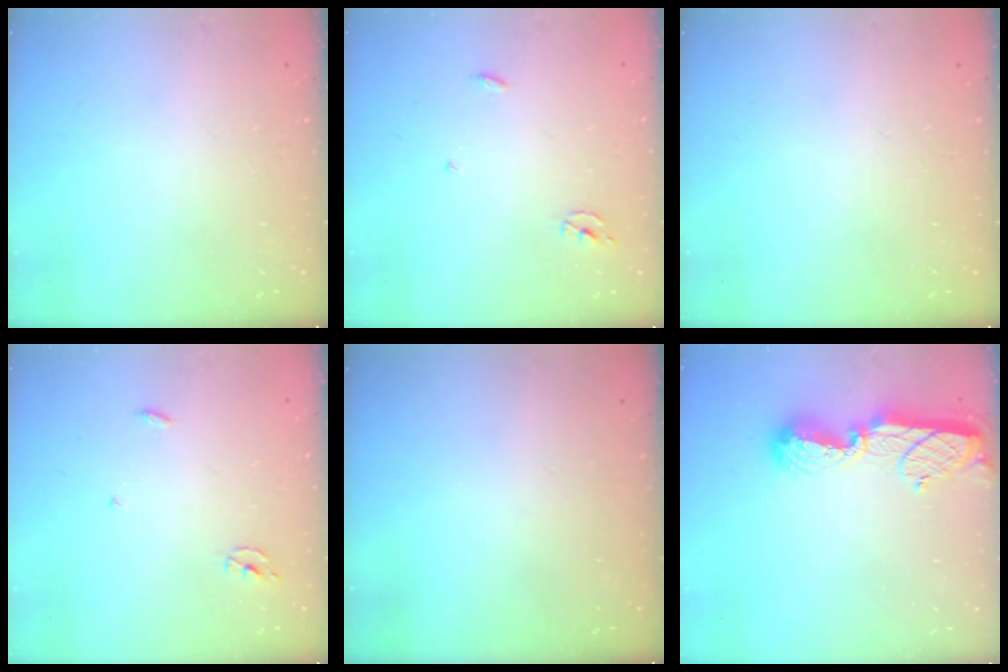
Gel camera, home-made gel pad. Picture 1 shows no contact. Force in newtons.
{"total": 2.3, "press": 2.3, "slide": 0.2}
{"total": 0.0}
{"total": 2.3, "press": 2.3, "slide": 0.2}
{"total": 0.0}
{"total": 13.8, "press": 13.8, "slide": 1.5}